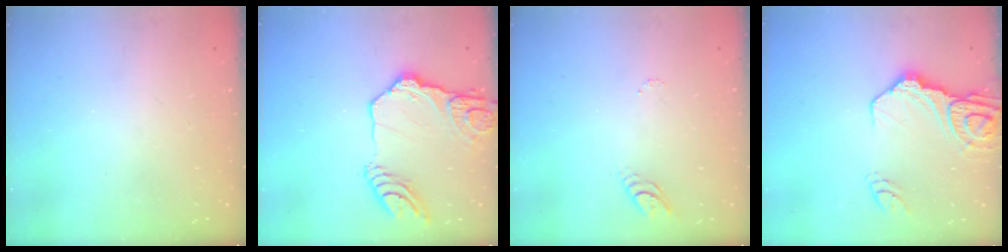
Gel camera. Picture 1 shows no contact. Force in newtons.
{"total": 16.4, "press": 16.3, "slide": 1.7}
{"total": 3.4, "press": 3.4, "slide": 0.4}
{"total": 14.8, "press": 14.7, "slide": 1.7}